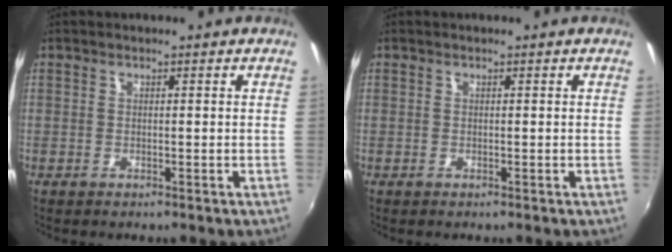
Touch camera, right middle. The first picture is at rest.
{"total": 0.0}